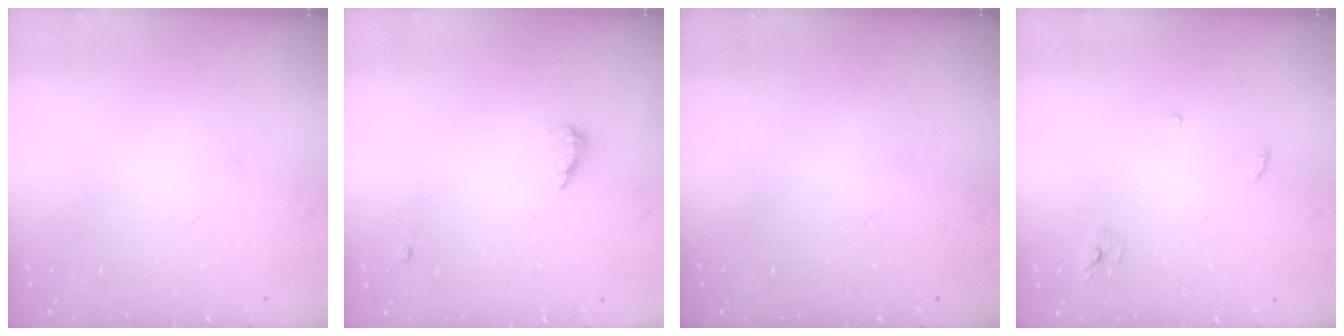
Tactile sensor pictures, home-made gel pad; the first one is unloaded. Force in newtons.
{"total": 5.2, "press": 5.1, "slide": 1.0}
{"total": 0.0}
{"total": 2.5, "press": 2.5, "slide": 0.1}